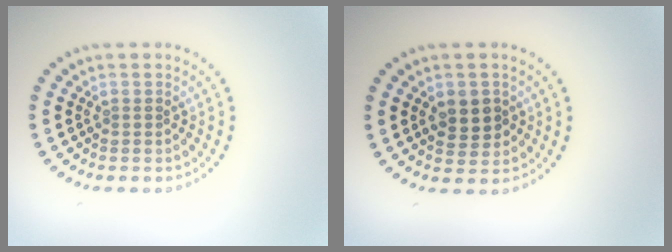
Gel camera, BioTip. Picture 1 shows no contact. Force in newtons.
{"total": 2.8, "press": 2.8, "slide": 0.4}